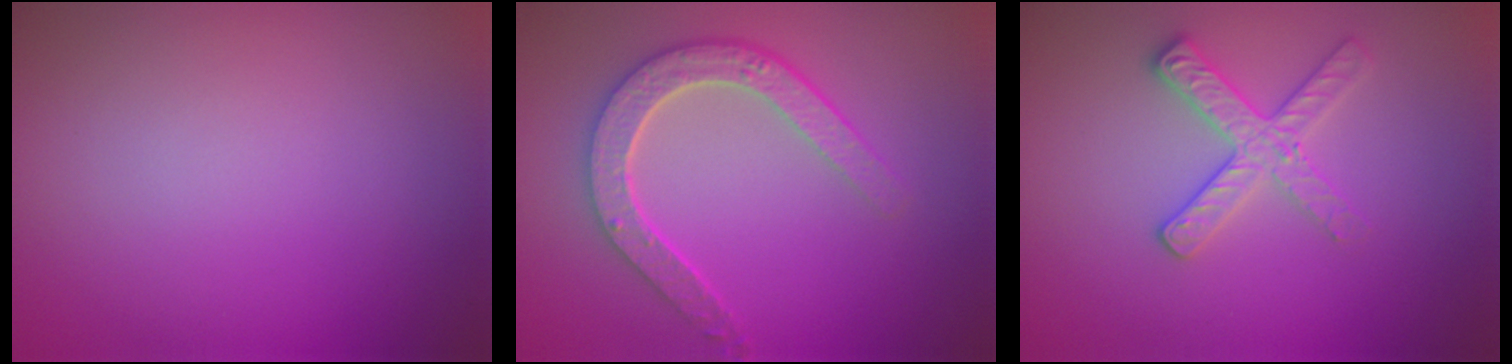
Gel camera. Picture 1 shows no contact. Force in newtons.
{"total": 4.5, "press": 3.6, "slide": 2.8}
{"total": 2.7, "press": 2.6, "slide": 0.9}